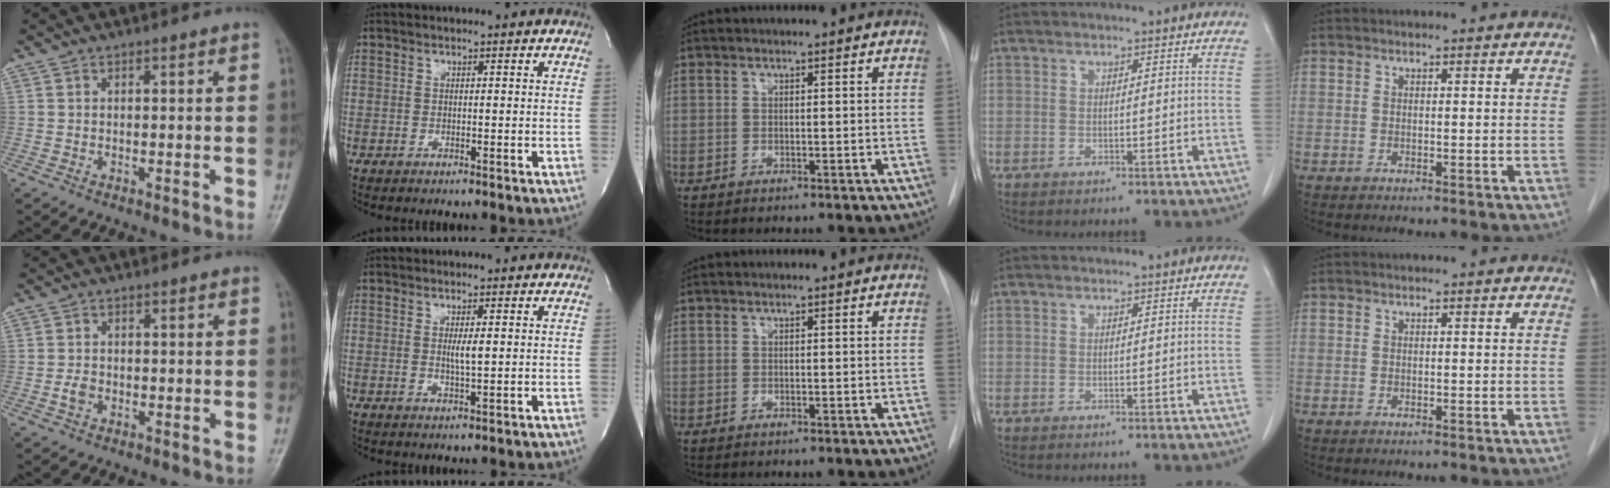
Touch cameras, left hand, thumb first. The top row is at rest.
{"thumb": {"total": 2.2, "force": [-0.7, 1.6, 1.4], "torque": [-0.024, 0.005, -0.015]}, "index": {"total": 2.0, "force": [0.0, 0.1, 2.0], "torque": [-0.042, -0.008, 0.000]}}